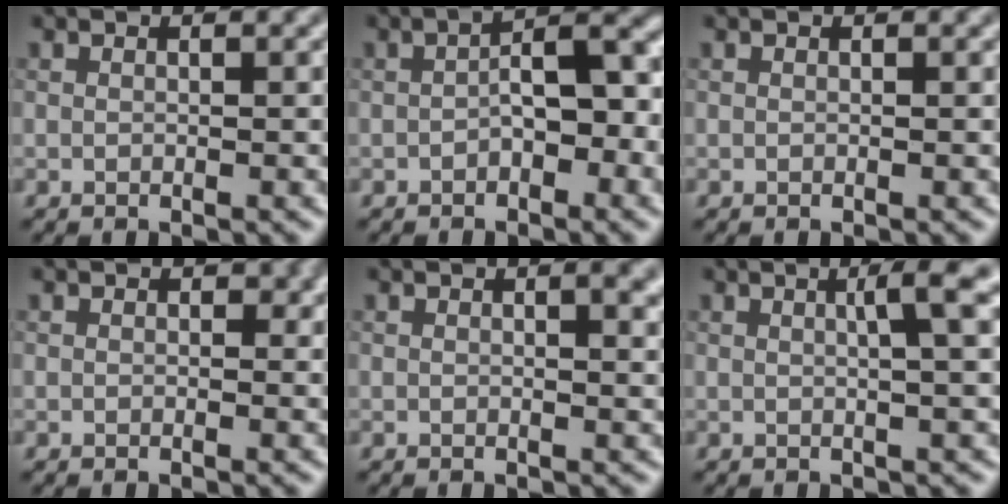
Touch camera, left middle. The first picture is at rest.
{"total": 4.5, "force": [-1.0, 2.0, 3.9], "torque": [-0.056, 0.016, -0.023]}
{"total": 0.0}
{"total": 0.7, "force": [0.2, 0.6, 0.4], "torque": [-0.003, -0.004, 0.001]}
{"total": 2.5, "force": [1.0, 0.8, 2.2], "torque": [-0.019, 0.001, 0.014]}
{"total": 3.5, "force": [0.9, 0.5, 3.3], "torque": [-0.043, 0.008, 0.012]}